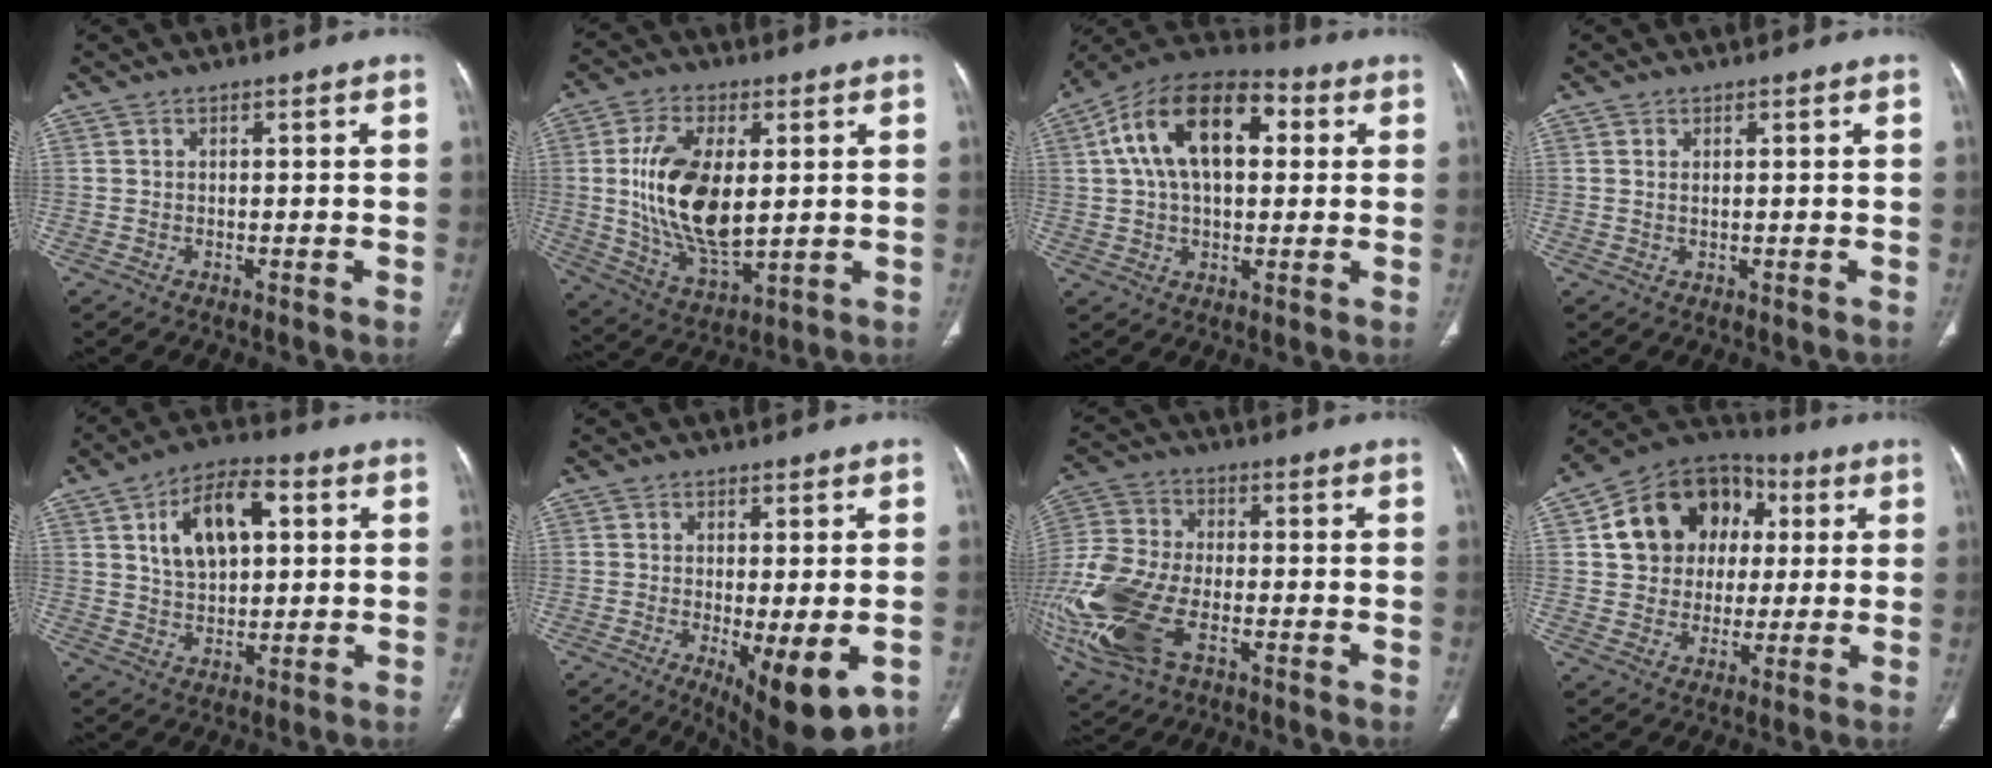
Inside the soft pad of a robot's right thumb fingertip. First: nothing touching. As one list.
[{"total": 17.1, "force": [2.0, 8.7, 14.6], "torque": [-0.269, -0.019, 0.046]}, {"total": 18.8, "force": [4.4, 10.8, 14.8], "torque": [-0.237, 0.025, 0.064]}, {"total": 0.8, "force": [0.3, 0.3, 0.7], "torque": [-0.017, -0.001, 0.009]}, {"total": 12.9, "force": [3.8, 7.2, 10.0], "torque": [-0.149, 0.006, 0.063]}, {"total": 11.0, "force": [-3.8, 3.3, 9.8], "torque": [-0.138, -0.021, -0.047]}, {"total": 20.9, "force": [-7.2, 11.4, 16.0], "torque": [-0.407, -0.010, -0.131]}, {"total": 17.2, "force": [3.7, 14.2, 9.1], "torque": [-0.113, 0.022, 0.058]}]